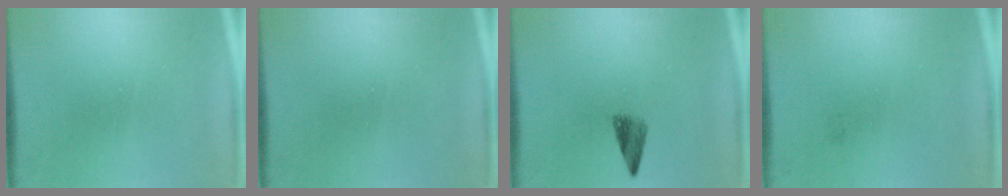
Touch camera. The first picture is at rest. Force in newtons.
{"total": 0.0}
{"total": 2.7}
{"total": 0.7}